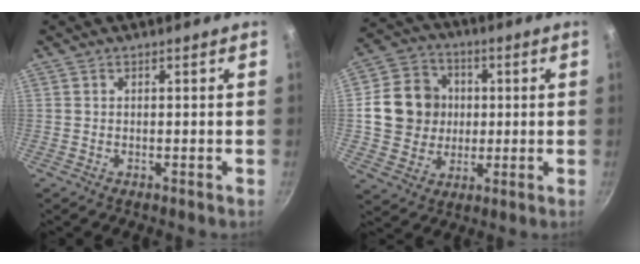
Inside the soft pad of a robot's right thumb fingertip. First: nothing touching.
{"total": 13.7, "force": [1.0, 12.4, 5.8], "torque": [-0.076, 0.017, 0.014]}